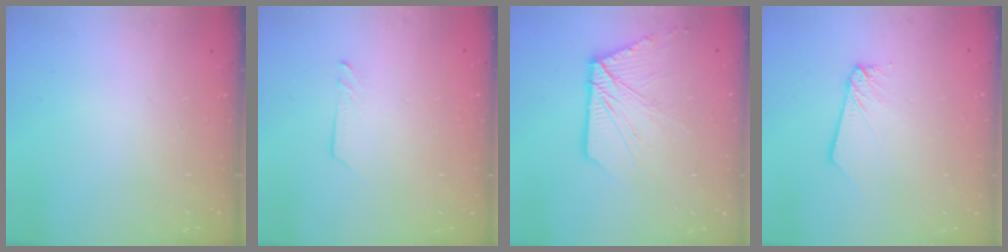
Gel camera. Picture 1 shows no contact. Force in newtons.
{"total": 1.2, "press": 1.2, "slide": 0.1}
{"total": 13.2, "press": 13.1, "slide": 1.4}
{"total": 2.6, "press": 2.6, "slide": 0.2}